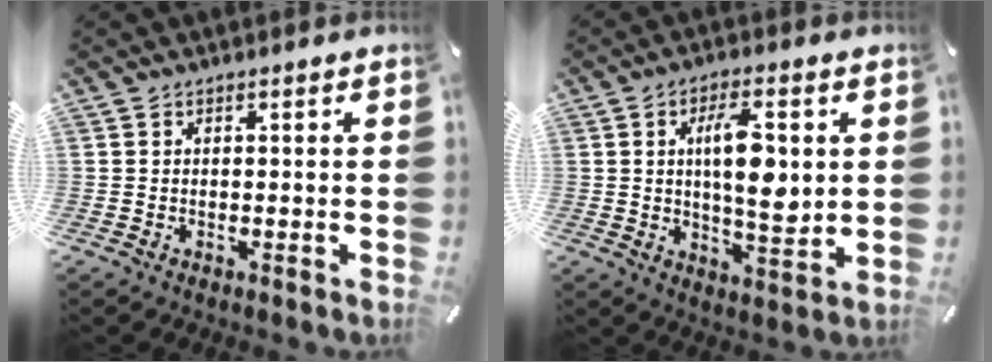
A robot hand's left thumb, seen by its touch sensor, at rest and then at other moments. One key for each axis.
{"total": 11.5, "fx": 2.3, "fy": 4.7, "fz": 10.3, "tx": -0.180, "ty": -0.011, "tz": 0.033}